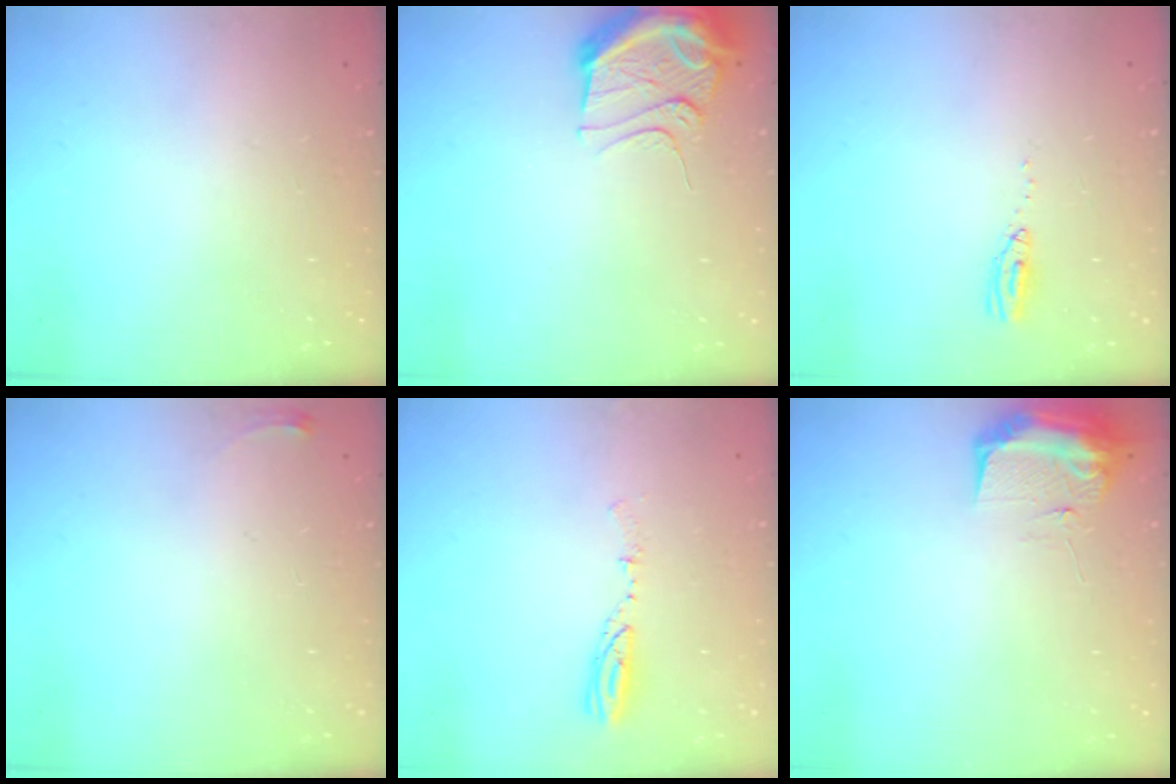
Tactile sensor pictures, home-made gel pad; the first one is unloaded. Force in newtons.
{"total": 11.0, "press": 11.0, "slide": 0.9}
{"total": 9.3, "press": 5.1, "slide": 7.7}
{"total": 2.8, "press": 2.8, "slide": 0.4}
{"total": 4.8, "press": 4.7, "slide": 1.0}
{"total": 9.4, "press": 9.4, "slide": 0.9}